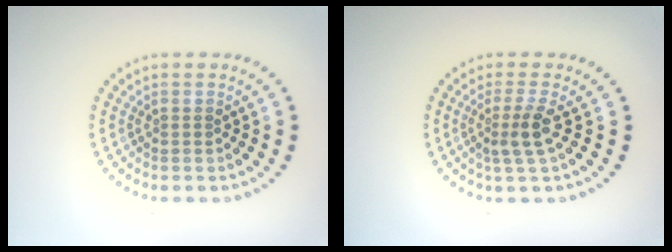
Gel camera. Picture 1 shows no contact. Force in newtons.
{"total": 2.4, "press": 1.7, "slide": 1.6}